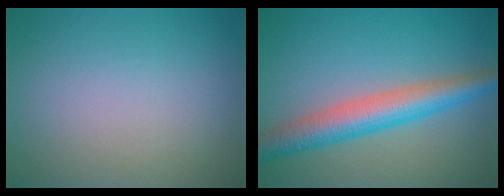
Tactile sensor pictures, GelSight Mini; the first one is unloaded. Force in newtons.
{"total": 5.7, "press": 5.7, "slide": 0.1}